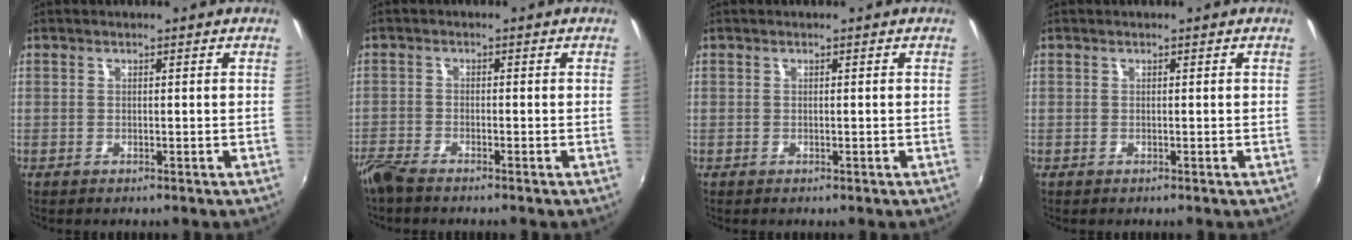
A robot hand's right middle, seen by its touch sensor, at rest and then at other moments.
{"total": 4.4, "force": [-3.9, 0.7, 2.0], "torque": [-0.055, -0.018, -0.079]}
{"total": 0.0}
{"total": 0.0}